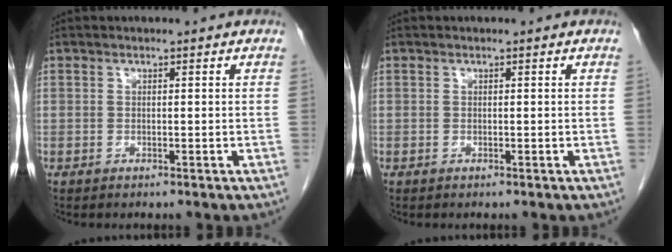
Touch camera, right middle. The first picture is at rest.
{"total": 0.0}